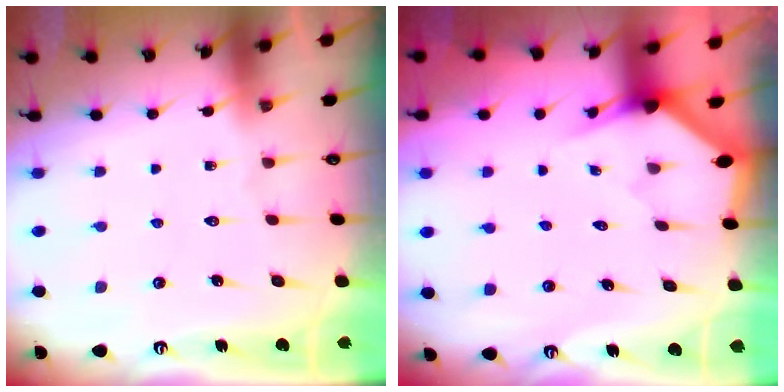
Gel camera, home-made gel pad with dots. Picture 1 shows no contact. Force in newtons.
{"total": 2.4, "press": 2.4, "slide": 0.2}